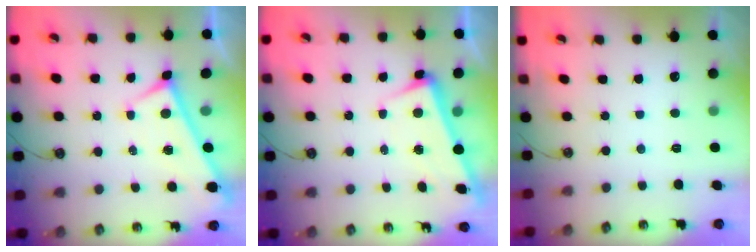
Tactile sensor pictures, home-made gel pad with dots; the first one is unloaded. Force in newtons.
{"total": 3.4, "press": 3.2, "slide": 1.1}
{"total": 0.0}